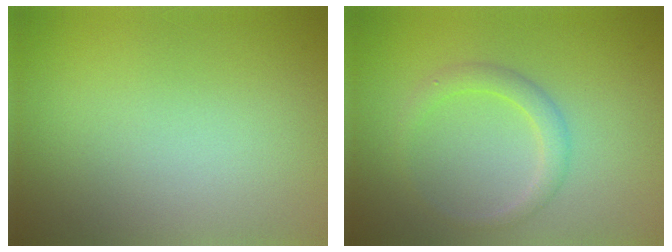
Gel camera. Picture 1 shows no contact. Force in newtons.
{"total": 2.0, "press": 2.0, "slide": 0.0}